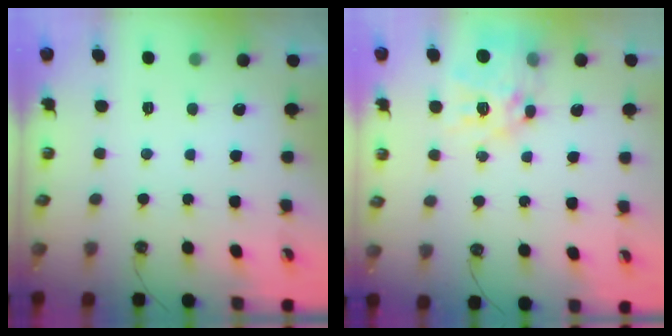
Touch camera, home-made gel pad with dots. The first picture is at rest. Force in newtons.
{"total": 14.2, "press": 14.2, "slide": 1.2}